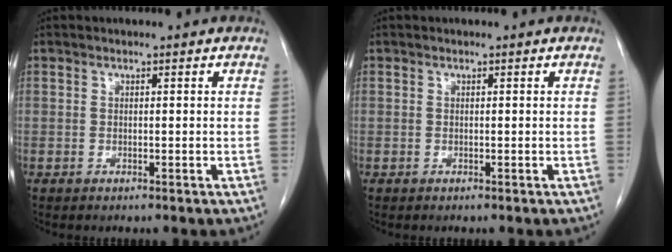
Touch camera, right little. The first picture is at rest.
{"total": 0.0}